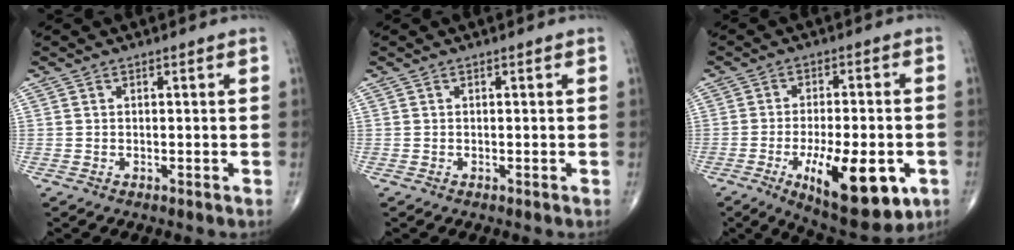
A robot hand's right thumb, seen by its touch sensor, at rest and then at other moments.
{"total": 0.0}
{"total": 17.1, "force": [-6.0, 6.4, 14.7], "torque": [-0.203, 0.002, -0.075]}